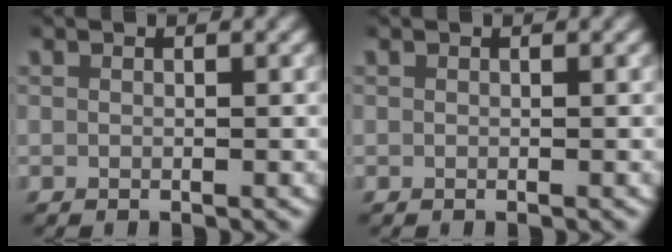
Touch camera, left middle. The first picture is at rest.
{"total": 0.0}